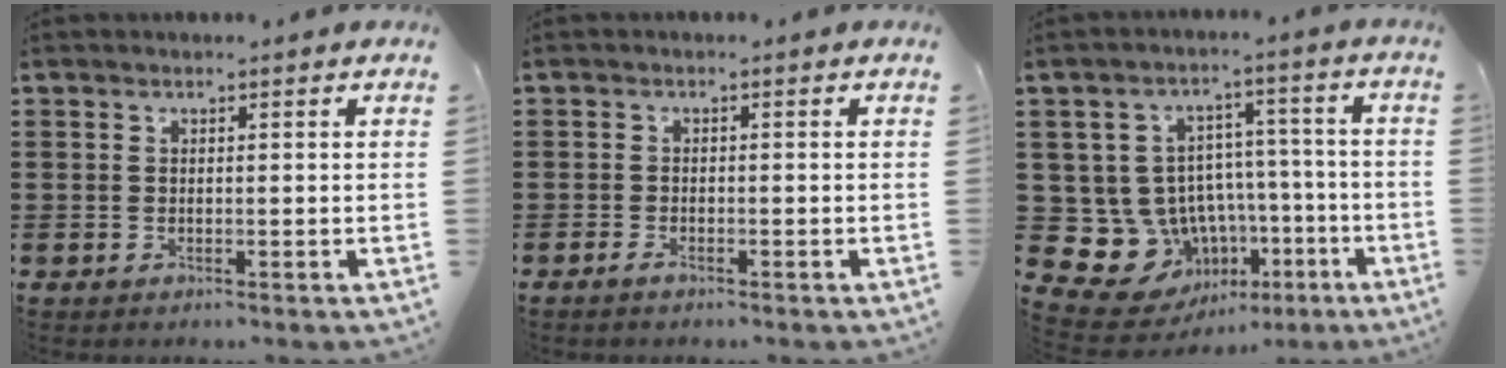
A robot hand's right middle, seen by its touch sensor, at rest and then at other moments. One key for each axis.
{"total": 1.1, "fx": -0.8, "fy": 0.3, "fz": 0.6, "tx": -0.013, "ty": -0.003, "tz": -0.016}
{"total": 9.9, "fx": -4.1, "fy": 8.7, "fz": 2.5, "tx": -0.081, "ty": 0.007, "tz": -0.070}